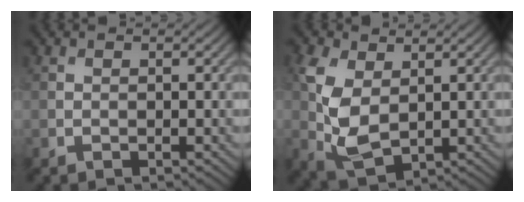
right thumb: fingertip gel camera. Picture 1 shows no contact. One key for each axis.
{"total": 7.0, "fx": 1.2, "fy": 4.2, "fz": 5.5, "tx": -0.146, "ty": -0.002, "tz": 0.023}